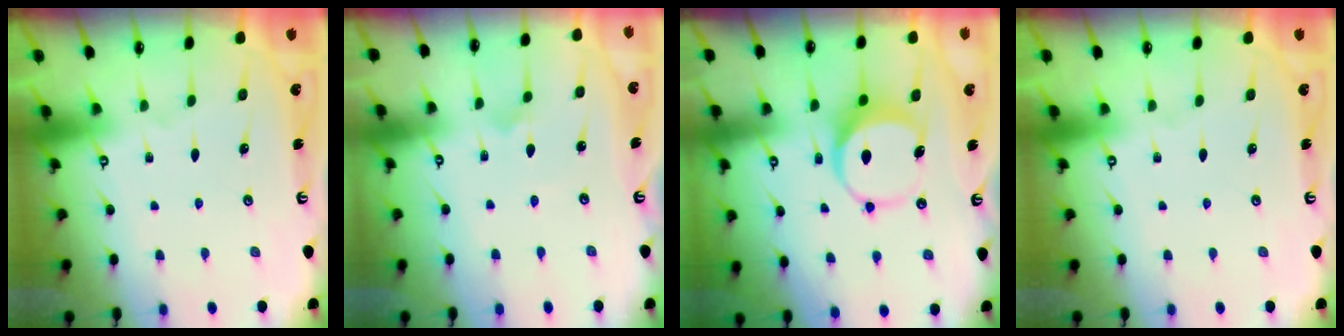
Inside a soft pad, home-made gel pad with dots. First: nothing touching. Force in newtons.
{"total": 3.0, "press": 3.0, "slide": 0.2}
{"total": 7.9, "press": 7.9, "slide": 0.5}
{"total": 0.0}